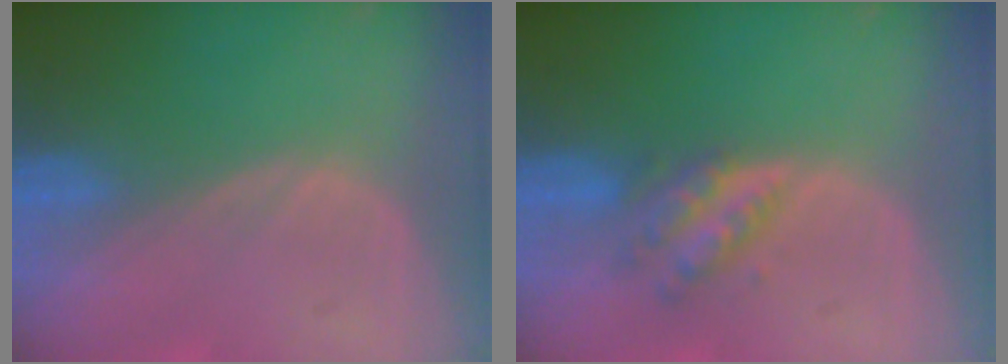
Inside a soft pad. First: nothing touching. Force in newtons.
{"total": 4.6, "press": 4.6, "slide": 0.3}